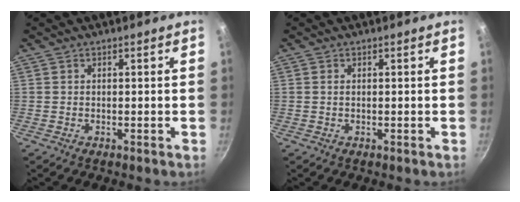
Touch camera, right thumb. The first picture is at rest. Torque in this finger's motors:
{"motor_torque": [-0.41, -0.38, 0.06, 0.42, -0.06]}